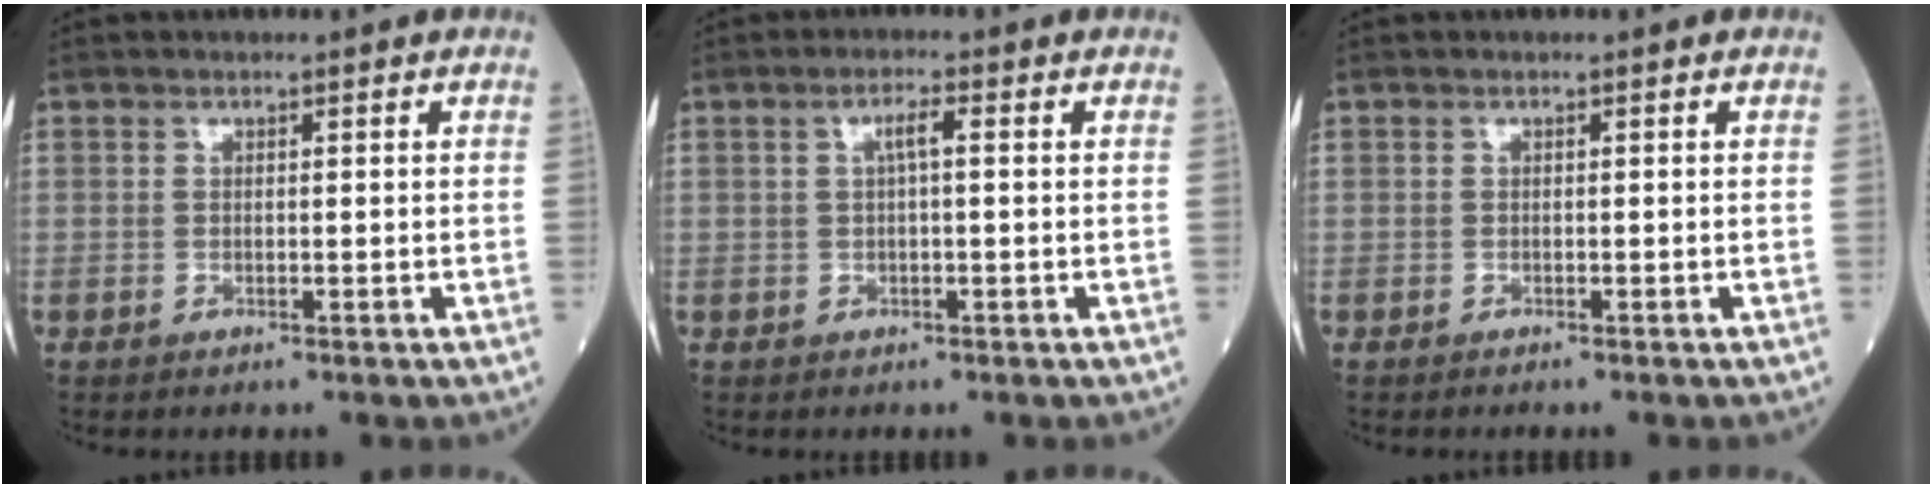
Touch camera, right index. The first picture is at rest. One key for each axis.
{"total": 2.3, "fx": 0.4, "fy": 0.3, "fz": 2.3, "tx": -0.042, "ty": 0.006, "tz": 0.007}
{"total": 0.5, "fx": -0.5, "fy": 0.1, "fz": 0.1, "tx": 0.000, "ty": 0.000, "tz": -0.010}